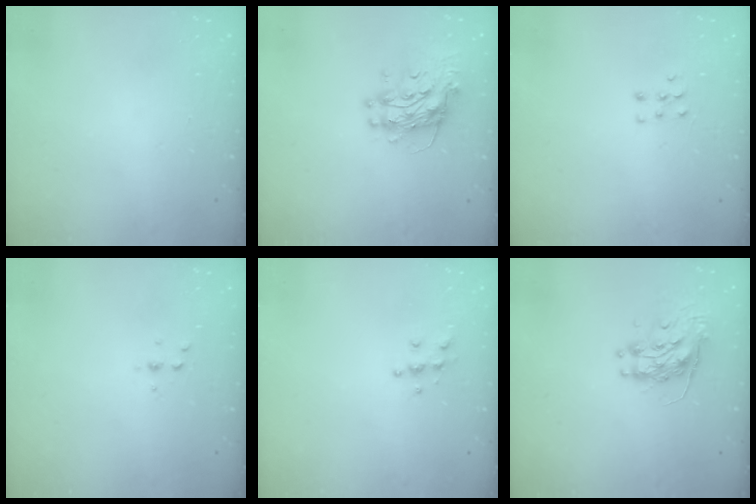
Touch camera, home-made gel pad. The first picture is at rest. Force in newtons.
{"total": 11.7, "press": 11.6, "slide": 1.2}
{"total": 4.6, "press": 4.5, "slide": 0.5}
{"total": 2.5, "press": 2.4, "slide": 0.2}
{"total": 5.5, "press": 5.5, "slide": 0.5}
{"total": 9.8, "press": 9.8, "slide": 0.7}